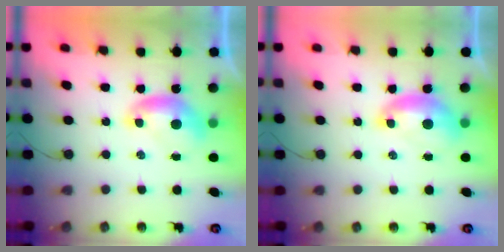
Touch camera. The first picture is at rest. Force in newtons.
{"total": 1.5, "press": 1.4, "slide": 0.6}